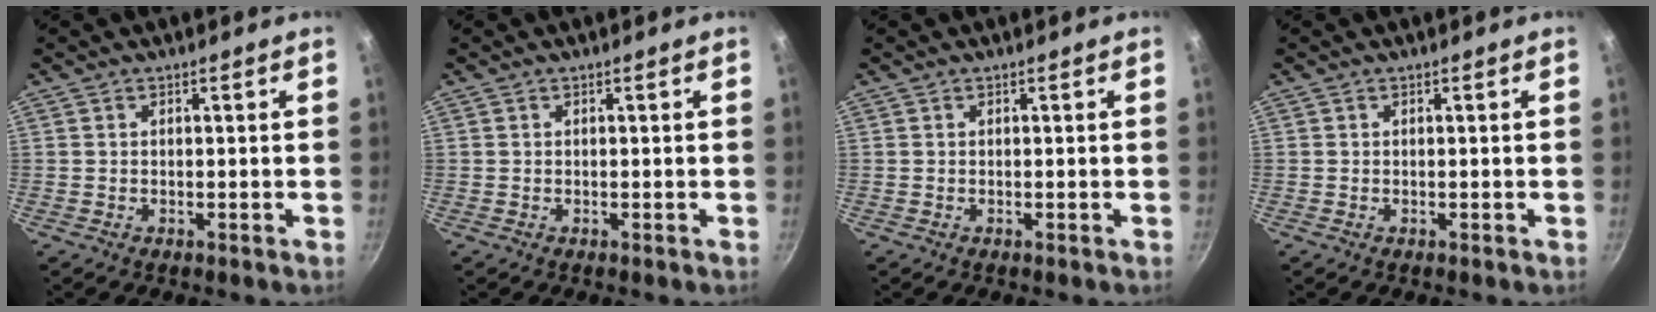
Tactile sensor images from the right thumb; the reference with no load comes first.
{"total": 0.0}
{"total": 0.0}
{"total": 0.0}